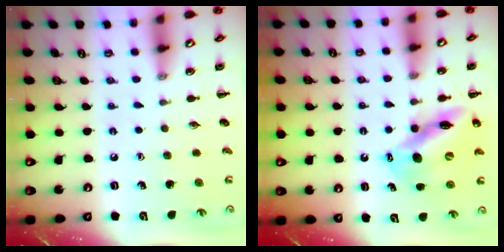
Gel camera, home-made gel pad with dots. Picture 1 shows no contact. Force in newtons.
{"total": 12.1, "press": 11.5, "slide": 3.5}